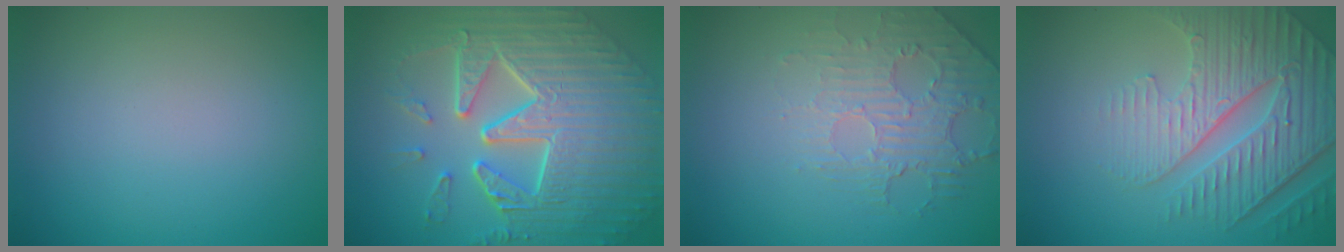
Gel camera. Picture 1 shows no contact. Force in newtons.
{"total": 10.3, "press": 7.0, "slide": 7.5}
{"total": 2.3, "press": 1.5, "slide": 1.7}
{"total": 6.5, "press": 5.2, "slide": 3.9}